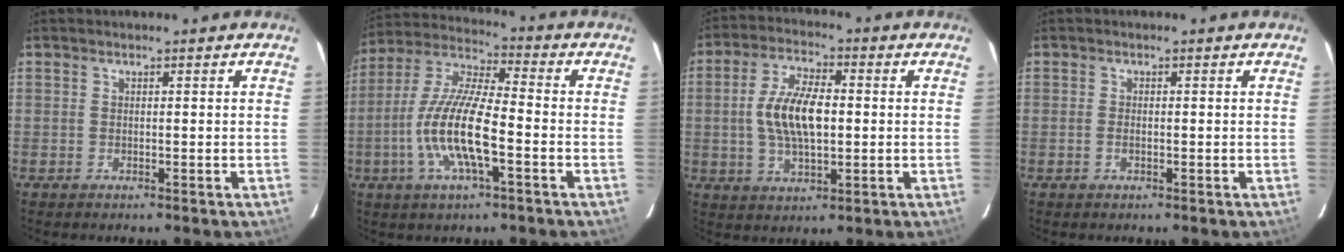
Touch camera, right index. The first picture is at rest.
{"total": 14.4, "force": [-4.4, 3.4, 13.3], "torque": [-0.272, -0.006, -0.089]}
{"total": 10.7, "force": [0.0, 4.8, 9.6], "torque": [-0.189, 0.008, 0.002]}
{"total": 1.2, "force": [-0.4, 0.7, 0.9], "torque": [-0.020, 0.000, -0.008]}